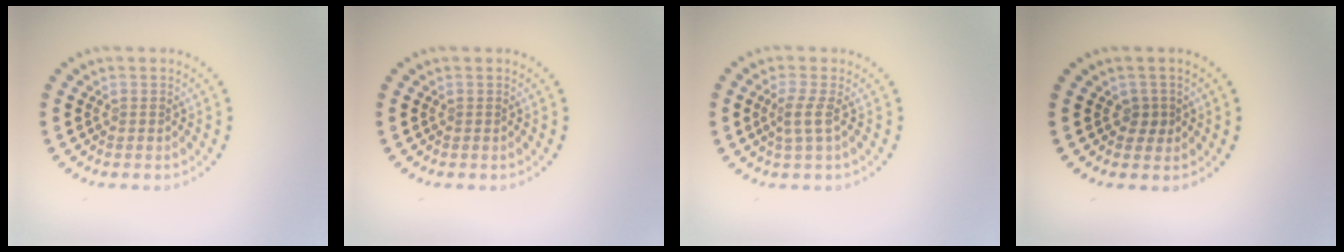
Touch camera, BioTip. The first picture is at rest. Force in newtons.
{"total": 0.0}
{"total": 1.8, "press": 1.3, "slide": 1.2}
{"total": 1.2, "press": 1.0, "slide": 0.7}